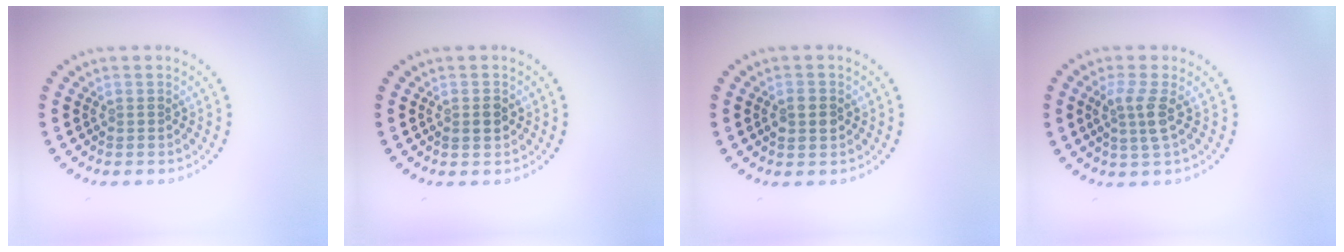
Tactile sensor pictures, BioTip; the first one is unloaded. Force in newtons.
{"total": 1.3, "press": 1.3, "slide": 0.2}
{"total": 2.2, "press": 2.2, "slide": 0.0}
{"total": 2.3, "press": 1.9, "slide": 1.4}